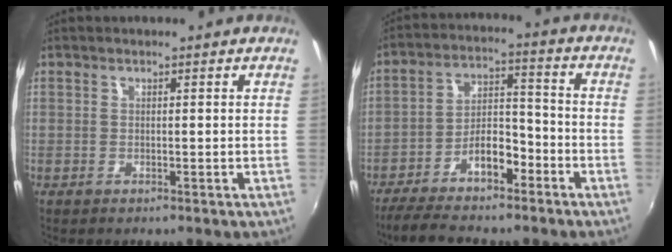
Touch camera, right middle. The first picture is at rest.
{"total": 11.5, "force": [-8.0, 4.3, 7.0], "torque": [-0.140, 0.022, -0.137]}